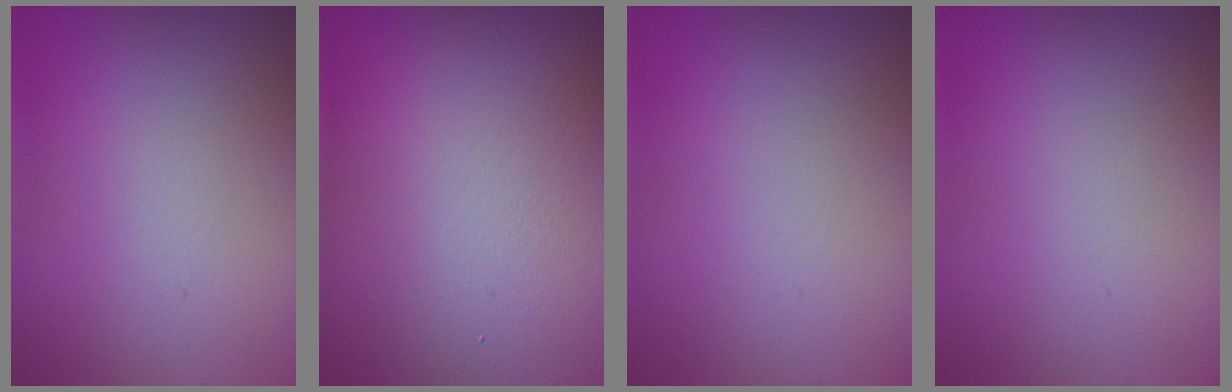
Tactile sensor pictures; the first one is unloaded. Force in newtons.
{"total": 17.9, "press": 17.9, "slide": 0.5}
{"total": 0.0}
{"total": 0.0}